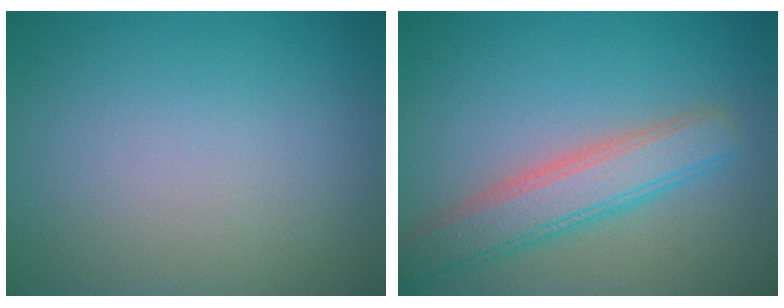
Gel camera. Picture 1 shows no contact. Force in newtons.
{"total": 4.8, "press": 4.8, "slide": 0.2}